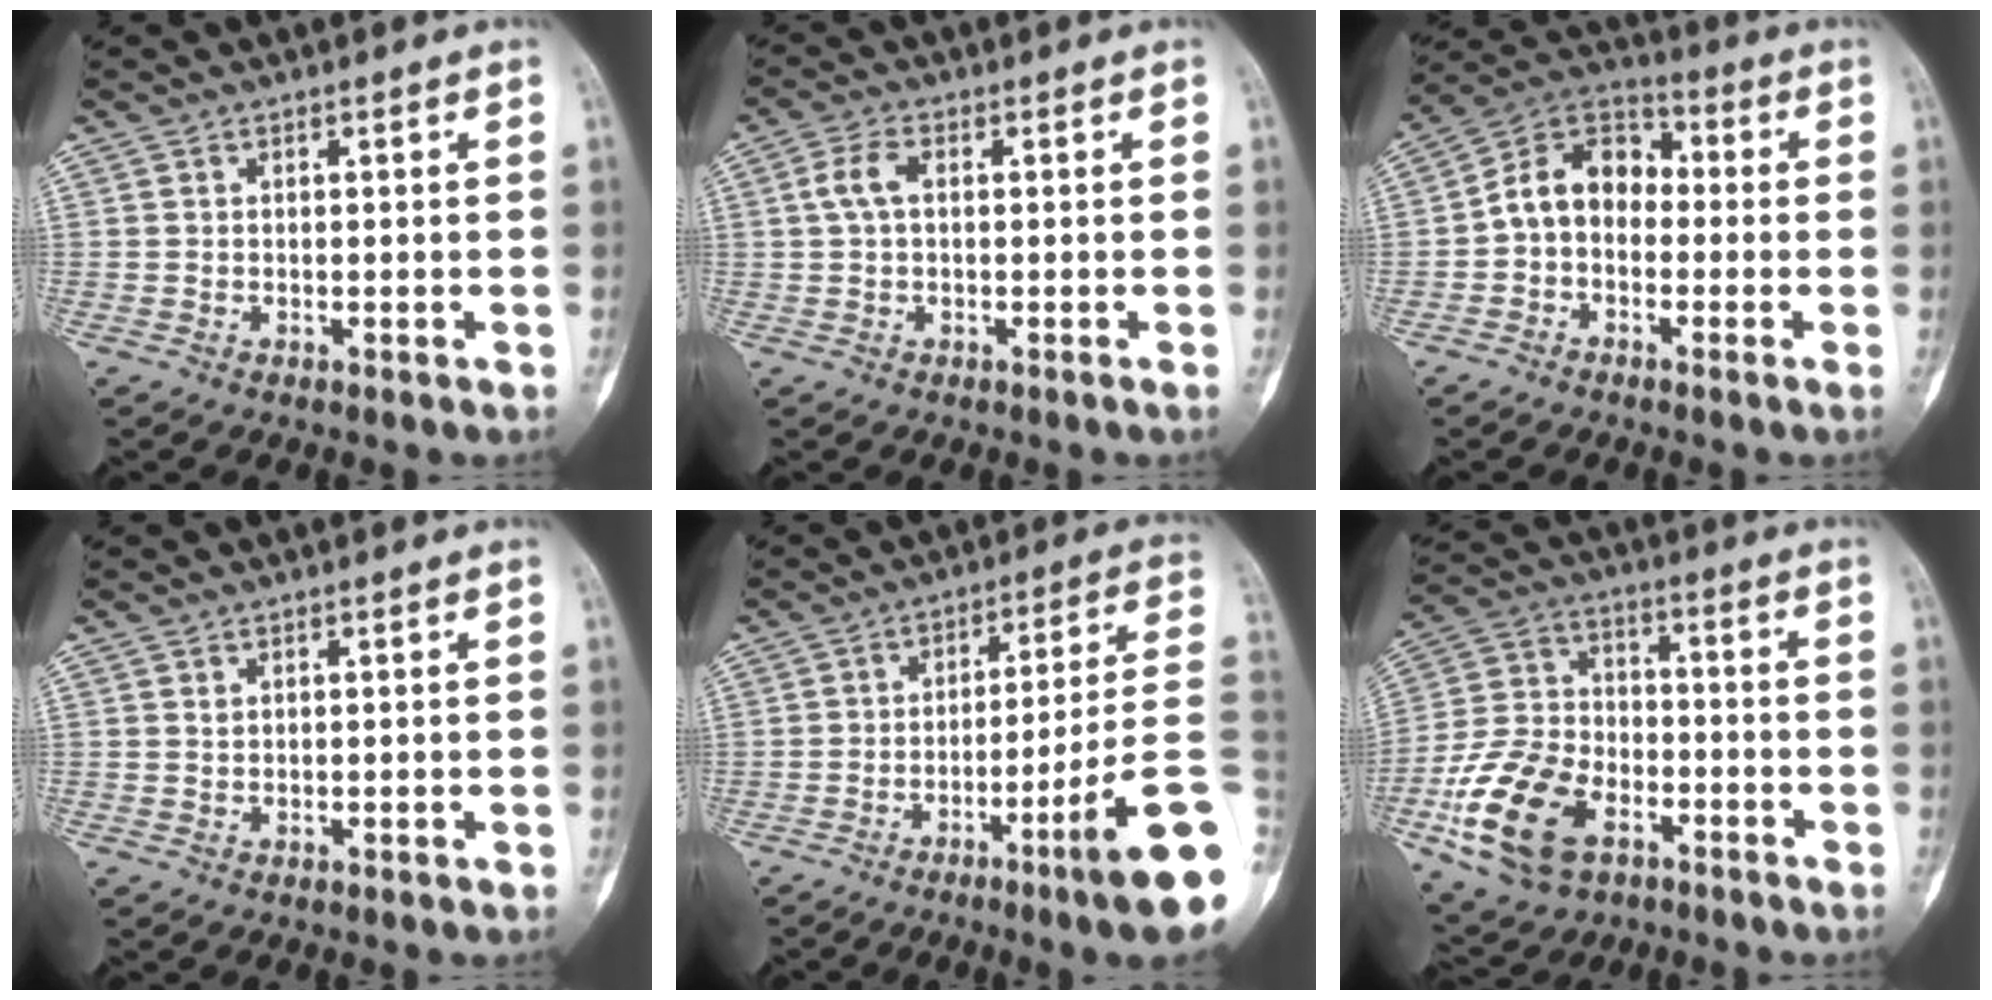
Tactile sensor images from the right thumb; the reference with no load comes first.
{"total": 3.9, "force": [0.5, 1.9, 3.4], "torque": [-0.083, 0.008, 0.004]}
{"total": 9.9, "force": [-1.0, 7.1, 6.8], "torque": [-0.095, 0.036, -0.039]}
{"total": 0.7, "force": [0.4, 0.4, 0.3], "torque": [0.001, 0.000, 0.007]}
{"total": 15.6, "force": [-6.0, -0.1, 14.3], "torque": [-0.183, 0.025, -0.096]}
{"total": 17.5, "force": [-7.6, 10.9, 11.3], "torque": [-0.214, 0.034, -0.141]}